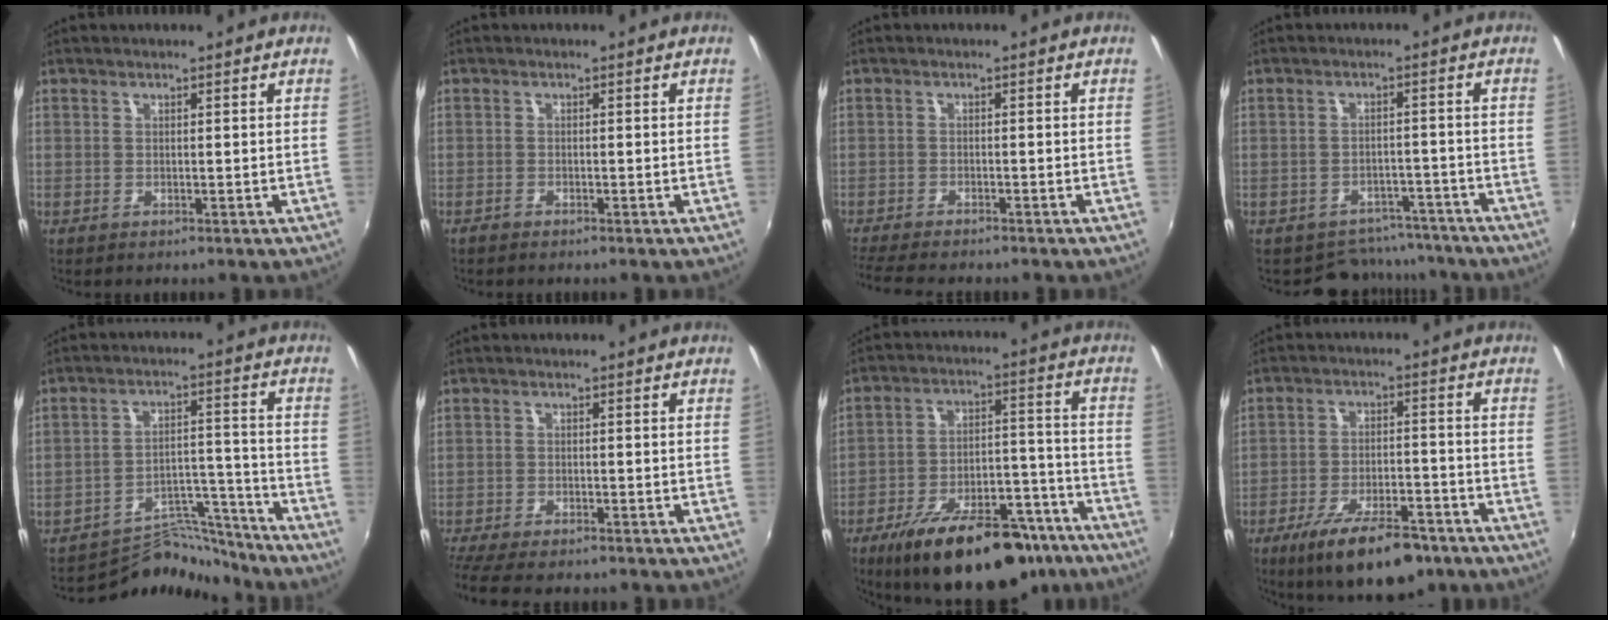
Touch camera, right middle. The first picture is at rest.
{"total": 1.0, "force": [-0.9, 0.2, 0.2], "torque": [-0.008, -0.003, -0.020]}
{"total": 7.7, "force": [-6.9, 1.0, 3.4], "torque": [-0.086, -0.029, -0.116]}
{"total": 9.0, "force": [-7.6, 4.6, 0.9], "torque": [-0.026, 0.015, -0.091]}
{"total": 10.2, "force": [-10.0, 2.1, -0.3], "torque": [0.004, 0.042, -0.160]}
{"total": 9.4, "force": [-8.1, 1.9, 4.4], "torque": [-0.109, -0.040, -0.137]}
{"total": 25.1, "force": [-18.4, 9.8, 14.0], "torque": [-0.228, -0.001, -0.254]}
{"total": 14.8, "force": [-10.2, 5.1, 9.4], "torque": [-0.176, -0.021, -0.155]}